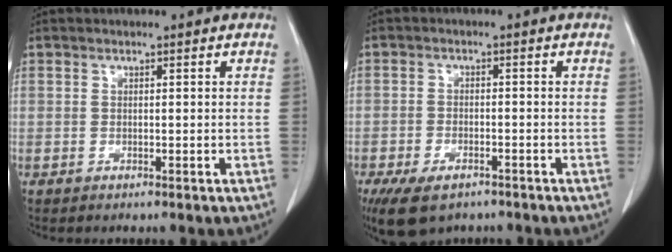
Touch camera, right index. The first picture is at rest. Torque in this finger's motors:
{"motor_torque": [0.86, -0.77, 0.34, 0.08]}